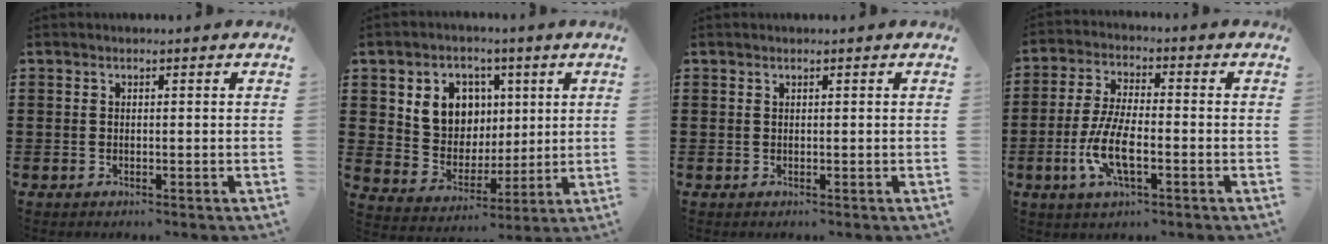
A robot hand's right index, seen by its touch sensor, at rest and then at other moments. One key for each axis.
{"total": 8.2, "fx": 3.2, "fy": 7.0, "fz": 2.7, "tx": -0.077, "ty": 0.003, "tz": 0.059}
{"total": 0.0}
{"total": 8.4, "fx": -2.7, "fy": 2.7, "fz": 7.4, "tx": -0.162, "ty": -0.013, "tz": -0.053}